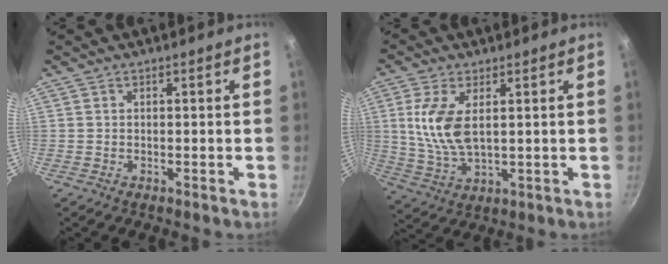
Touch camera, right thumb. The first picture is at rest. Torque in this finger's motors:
{"motor_torque": [-0.65, 1.04, 0.98, 0.13, 0.14]}